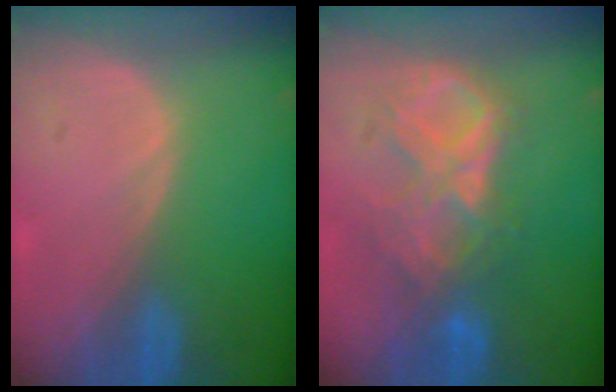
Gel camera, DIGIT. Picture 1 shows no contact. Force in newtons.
{"total": 8.7, "press": 7.7, "slide": 4.1}